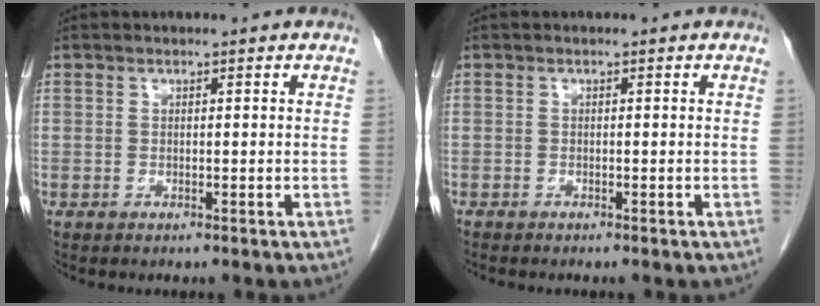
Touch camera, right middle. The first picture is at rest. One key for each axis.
{"total": 0.7, "fx": -0.7, "fy": 0.1, "fz": 0.3, "tx": -0.006, "ty": -0.001, "tz": -0.012}